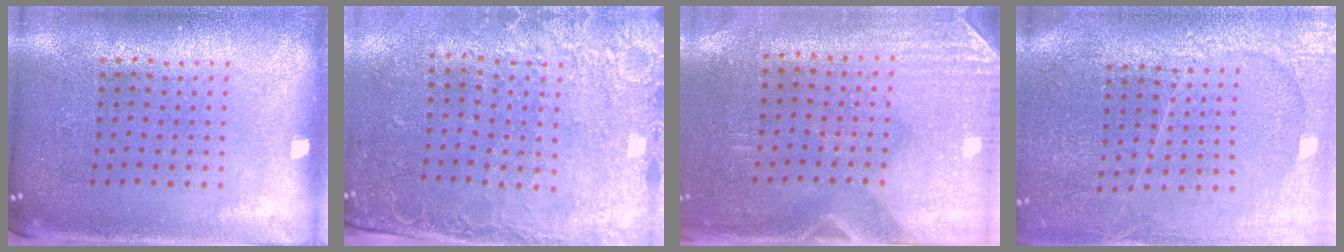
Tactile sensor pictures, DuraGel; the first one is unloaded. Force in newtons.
{"total": 2.6, "press": 2.1, "slide": 1.4}
{"total": 2.9, "press": 2.5, "slide": 1.5}
{"total": 3.6, "press": 3.3, "slide": 1.6}